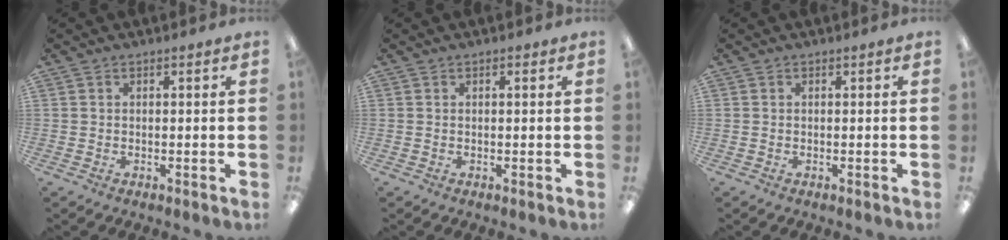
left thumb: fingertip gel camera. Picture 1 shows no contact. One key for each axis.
{"total": 0.6, "fx": 0.3, "fy": 0.1, "fz": 0.5, "tx": -0.003, "ty": -0.002, "tz": 0.003}
{"total": 0.0}